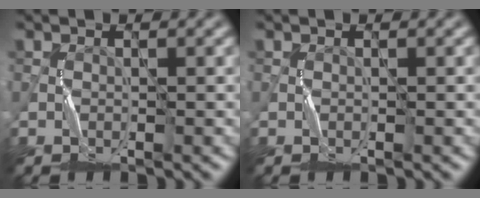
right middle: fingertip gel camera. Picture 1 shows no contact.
{"total": 0.0}